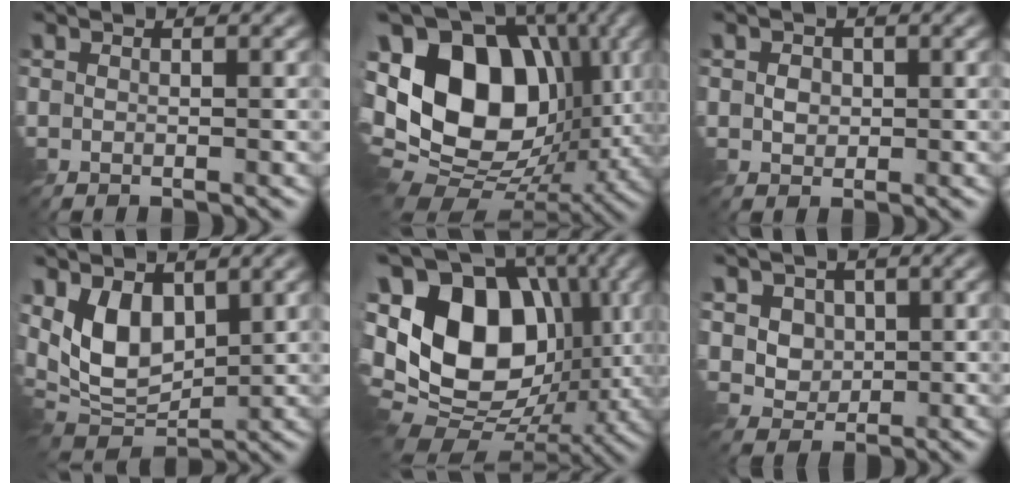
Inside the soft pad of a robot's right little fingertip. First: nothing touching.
{"total": 16.5, "force": [1.6, 11.5, 11.7], "torque": [-0.237, 0.010, 0.016]}
{"total": 1.4, "force": [0.0, 1.2, 0.7], "torque": [-0.016, -0.003, -0.002]}
{"total": 6.6, "force": [2.1, 3.8, 4.9], "torque": [-0.099, -0.017, 0.035]}
{"total": 16.2, "force": [1.4, 11.2, 11.6], "torque": [-0.235, 0.010, 0.016]}
{"total": 4.0, "force": [1.2, 3.4, 1.7], "torque": [-0.050, -0.002, 0.031]}